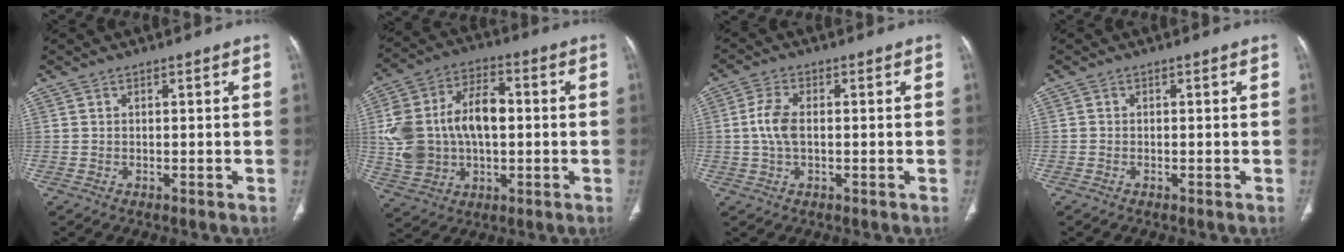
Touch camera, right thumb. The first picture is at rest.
{"total": 18.0, "force": [0.7, 11.6, 13.7], "torque": [-0.250, 0.026, 0.020]}
{"total": 5.2, "force": [0.0, 2.8, 4.4], "torque": [-0.097, 0.004, -0.004]}
{"total": 0.0}